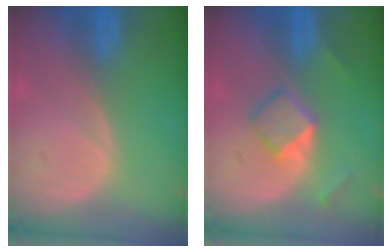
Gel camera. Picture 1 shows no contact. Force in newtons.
{"total": 5.1, "press": 4.5, "slide": 2.3}